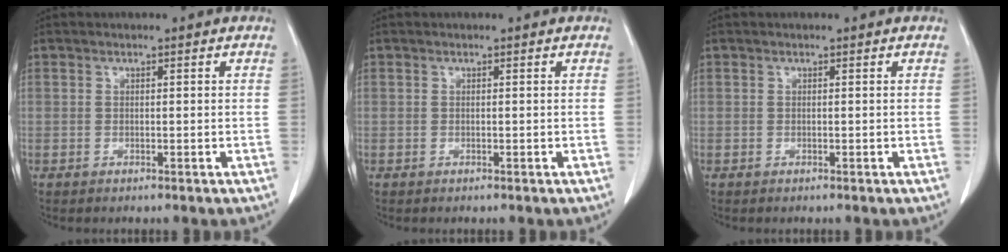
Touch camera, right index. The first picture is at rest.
{"total": 0.0}
{"total": 0.0}